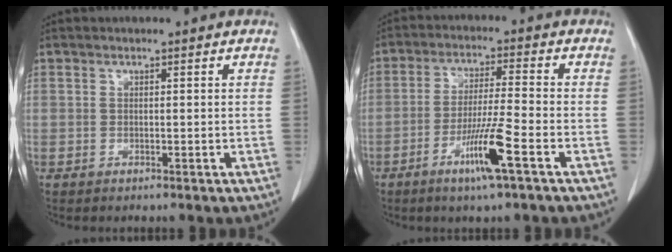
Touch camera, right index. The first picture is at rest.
{"total": 8.4, "force": [-4.1, -0.6, 7.3], "torque": [-0.136, -0.013, -0.076]}